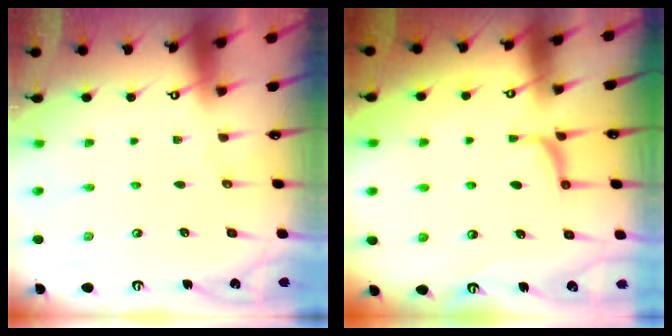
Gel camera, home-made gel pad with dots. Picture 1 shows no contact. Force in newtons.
{"total": 1.1, "press": 0.9, "slide": 0.7}